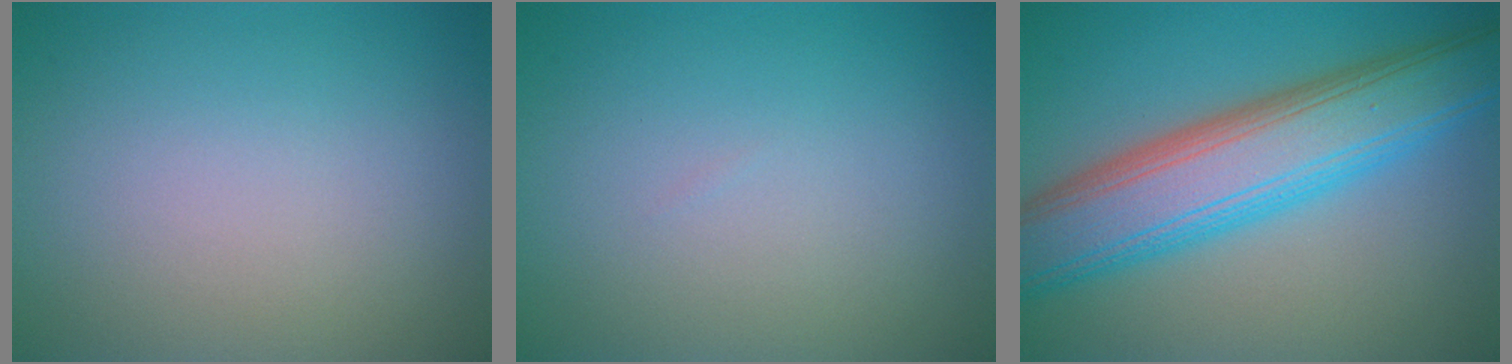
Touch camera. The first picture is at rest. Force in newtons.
{"total": 0.0}
{"total": 10.1, "press": 10.1, "slide": 0.8}